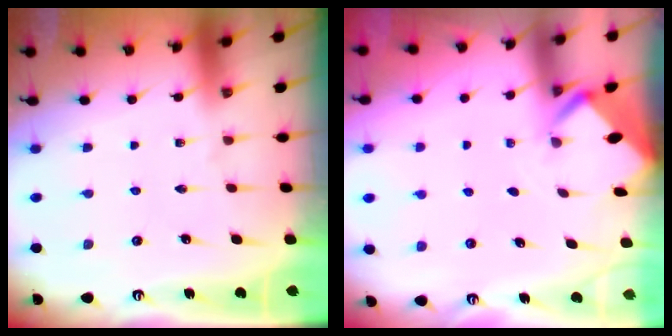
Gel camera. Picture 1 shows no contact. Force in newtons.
{"total": 2.4, "press": 2.4, "slide": 0.2}